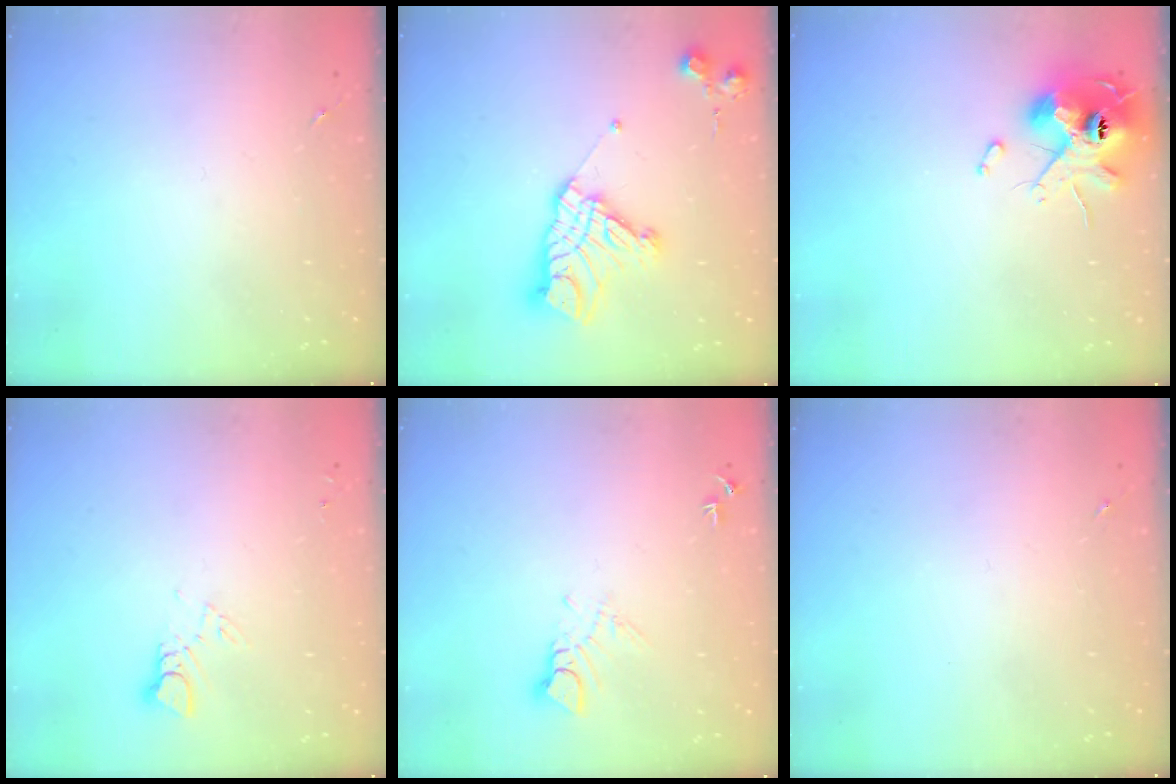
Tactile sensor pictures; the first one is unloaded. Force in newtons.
{"total": 15.8, "press": 15.8, "slide": 1.3}
{"total": 11.9, "press": 11.7, "slide": 1.7}
{"total": 2.9, "press": 2.9, "slide": 0.2}
{"total": 7.2, "press": 7.2, "slide": 0.8}
{"total": 0.0}